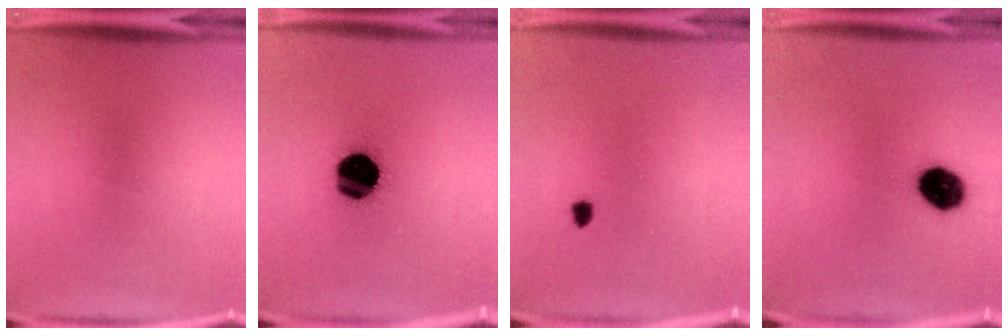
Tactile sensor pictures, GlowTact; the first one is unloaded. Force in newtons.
{"total": 18.5}
{"total": 1.1}
{"total": 9.6}